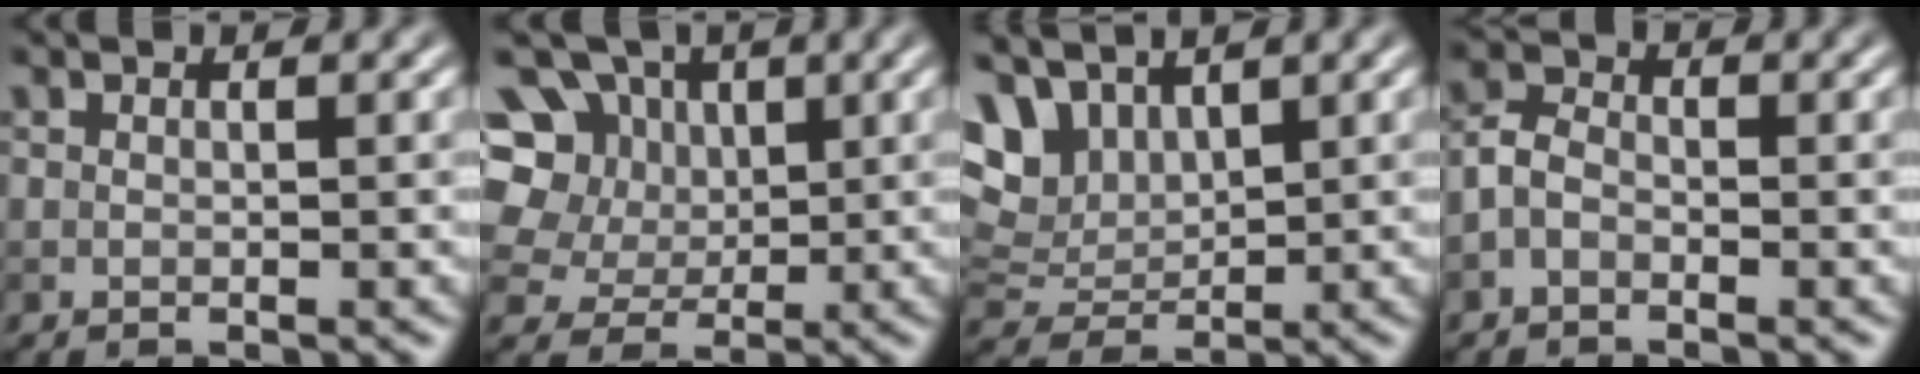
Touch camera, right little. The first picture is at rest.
{"total": 11.4, "force": [3.9, 9.5, 5.0], "torque": [-0.113, 0.043, 0.055]}
{"total": 6.3, "force": [3.5, 3.9, 3.5], "torque": [-0.088, 0.014, 0.074]}
{"total": 2.0, "force": [-1.1, 1.2, 1.2], "torque": [-0.024, 0.007, -0.030]}